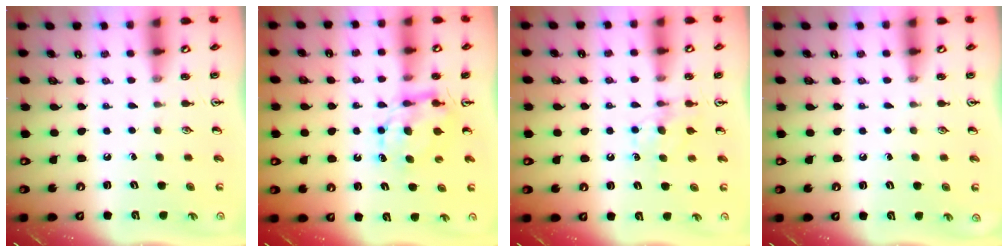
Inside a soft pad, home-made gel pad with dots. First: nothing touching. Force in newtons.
{"total": 6.7, "press": 6.7, "slide": 0.5}
{"total": 5.9, "press": 5.8, "slide": 0.8}
{"total": 0.0}